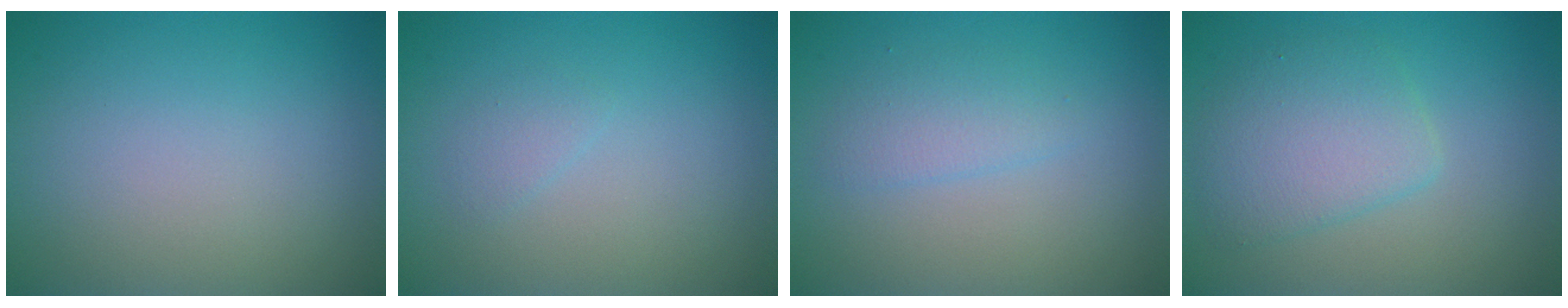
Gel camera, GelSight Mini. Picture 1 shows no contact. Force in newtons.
{"total": 0.9, "press": 0.9, "slide": 0.0}
{"total": 1.8, "press": 1.8, "slide": 0.1}
{"total": 3.9, "press": 3.9, "slide": 0.1}